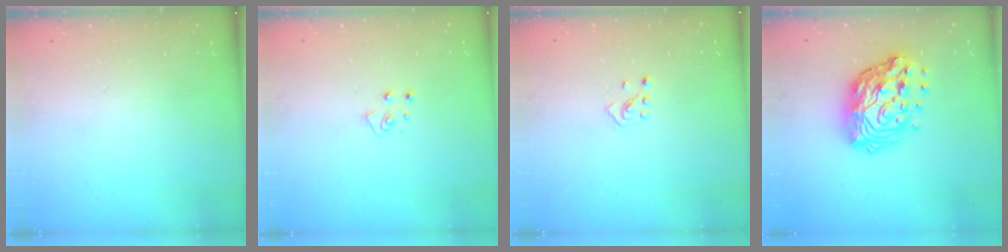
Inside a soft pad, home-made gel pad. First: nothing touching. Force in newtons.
{"total": 6.4, "press": 6.4, "slide": 0.6}
{"total": 2.7, "press": 2.6, "slide": 0.9}
{"total": 18.3, "press": 18.2, "slide": 1.8}